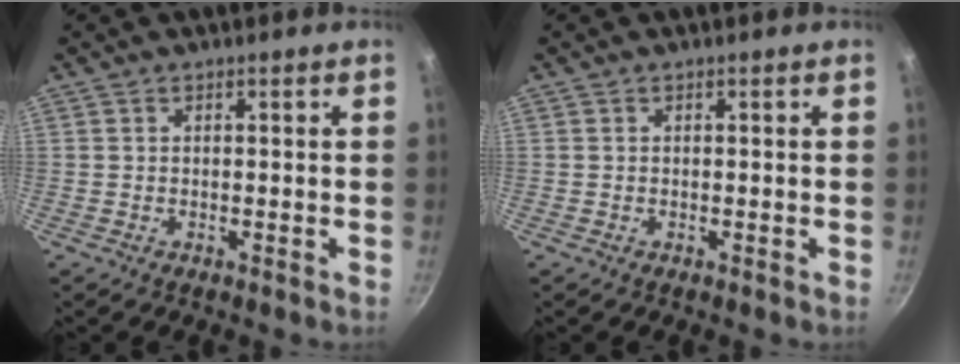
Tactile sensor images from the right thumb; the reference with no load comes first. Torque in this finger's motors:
{"motor_torque": [-0.09, 0.25, 0.29, 0.01, -0.02]}